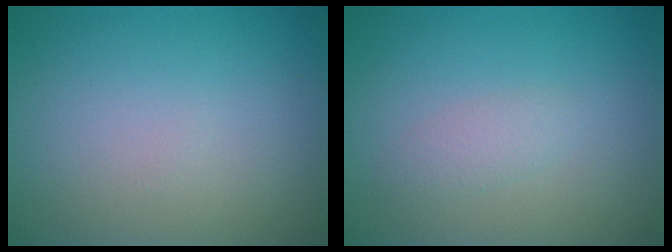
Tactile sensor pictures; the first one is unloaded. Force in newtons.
{"total": 1.3, "press": 1.3, "slide": 0.0}